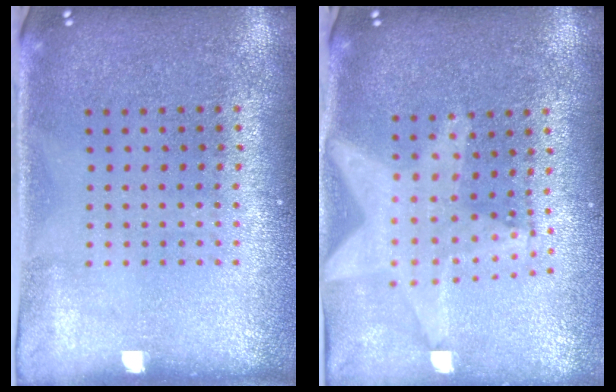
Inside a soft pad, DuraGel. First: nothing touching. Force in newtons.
{"total": 2.3, "press": 1.9, "slide": 1.3}